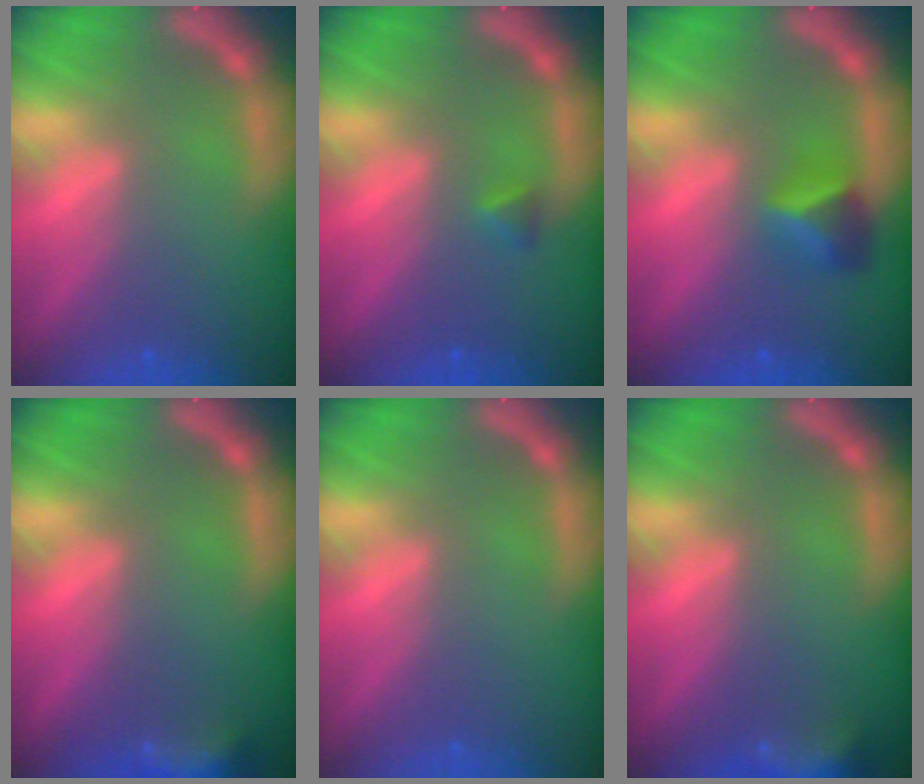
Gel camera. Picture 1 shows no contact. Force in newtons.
{"total": 0.9}
{"total": 2.9}
{"total": 4.4}
{"total": 0.0}
{"total": 4.9}